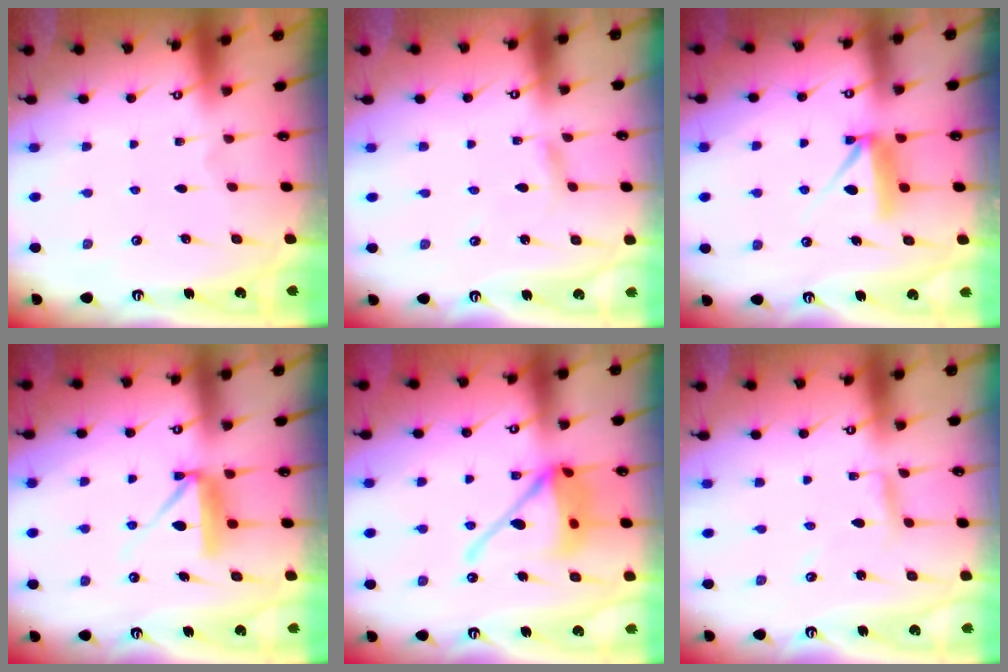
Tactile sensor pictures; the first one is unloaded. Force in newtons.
{"total": 3.0, "press": 3.0, "slide": 0.3}
{"total": 8.6, "press": 8.6, "slide": 0.1}
{"total": 9.0, "press": 9.0, "slide": 0.6}
{"total": 16.1, "press": 16.0, "slide": 2.4}
{"total": 3.1, "press": 3.1, "slide": 0.2}